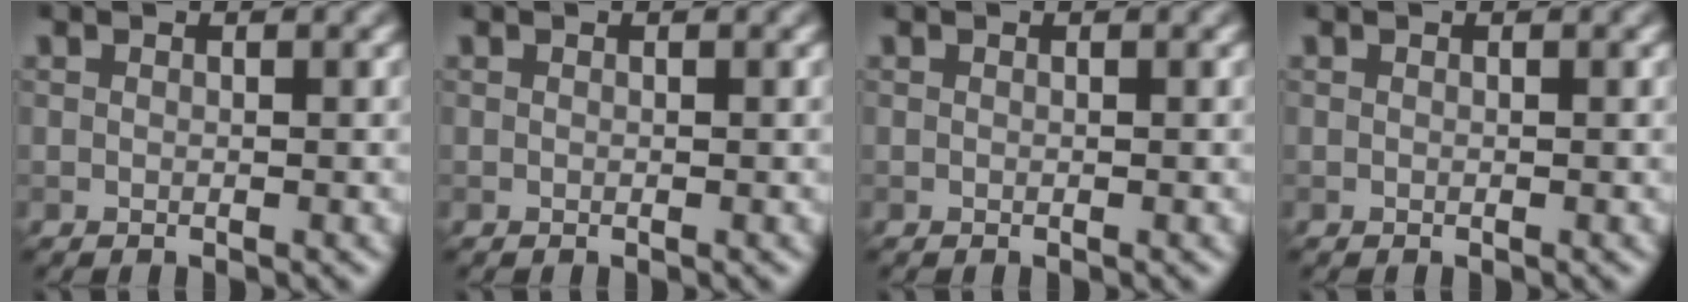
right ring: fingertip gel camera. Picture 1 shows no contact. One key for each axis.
{"total": 0.0}
{"total": 0.0}
{"total": 0.0}